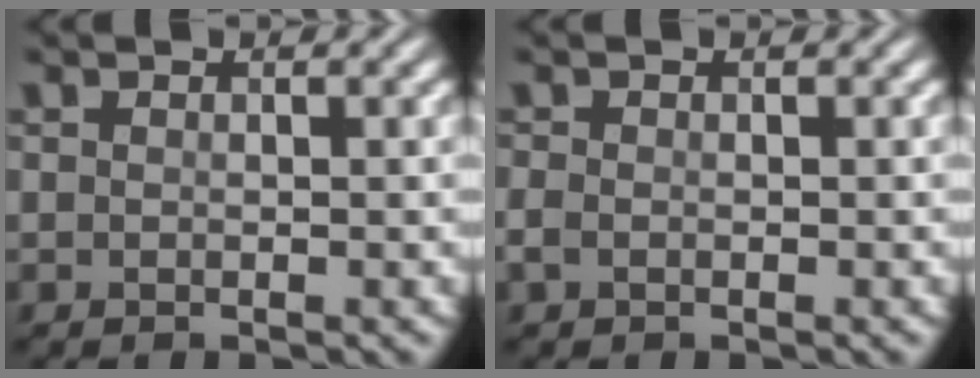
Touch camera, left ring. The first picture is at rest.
{"total": 1.0, "force": [-0.4, 0.7, 0.5], "torque": [-0.015, 0.002, -0.007]}